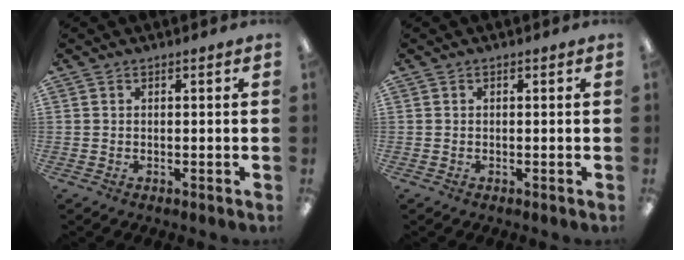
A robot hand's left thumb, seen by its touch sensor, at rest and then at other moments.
{"total": 0.0}